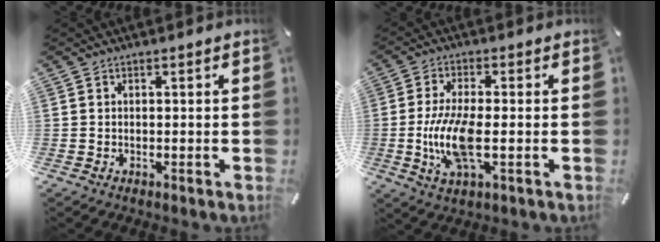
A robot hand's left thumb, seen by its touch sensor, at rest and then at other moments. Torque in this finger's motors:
{"motor_torque": [0.01, 0.86, 1.18, 0.29, 0.32]}